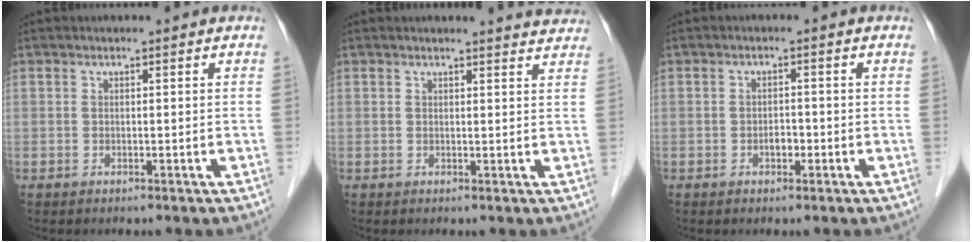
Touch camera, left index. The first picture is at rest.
{"total": 5.1, "force": [5.1, 0.3, 0.6], "torque": [-0.007, -0.012, 0.035]}
{"total": 1.6, "force": [-0.7, 0.9, 1.1], "torque": [-0.018, 0.004, -0.011]}